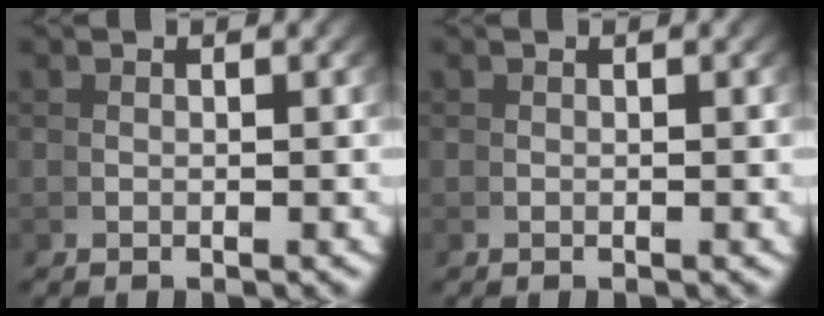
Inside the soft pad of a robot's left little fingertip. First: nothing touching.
{"total": 0.0}